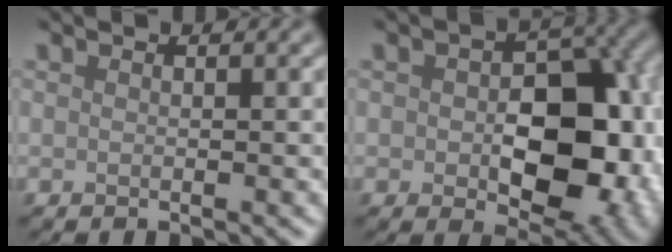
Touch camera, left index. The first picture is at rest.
{"total": 10.8, "force": [-1.2, 6.6, 8.5], "torque": [-0.130, -0.013, -0.004]}